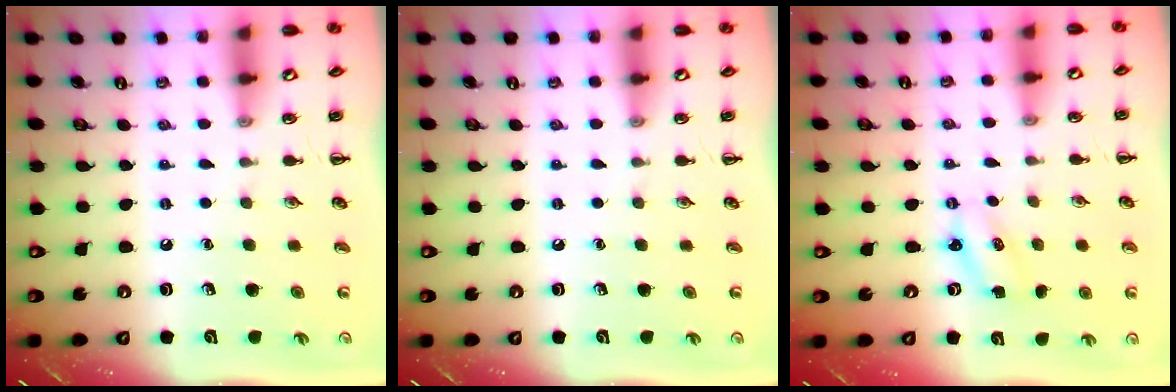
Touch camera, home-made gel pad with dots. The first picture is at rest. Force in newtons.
{"total": 0.0}
{"total": 2.4, "press": 2.3, "slide": 0.5}